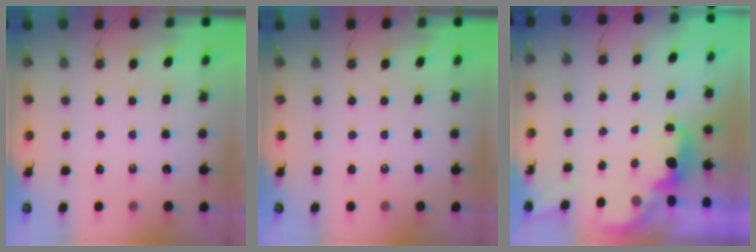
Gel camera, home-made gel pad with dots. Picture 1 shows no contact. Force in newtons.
{"total": 0.0}
{"total": 1.8, "press": 1.7, "slide": 0.7}